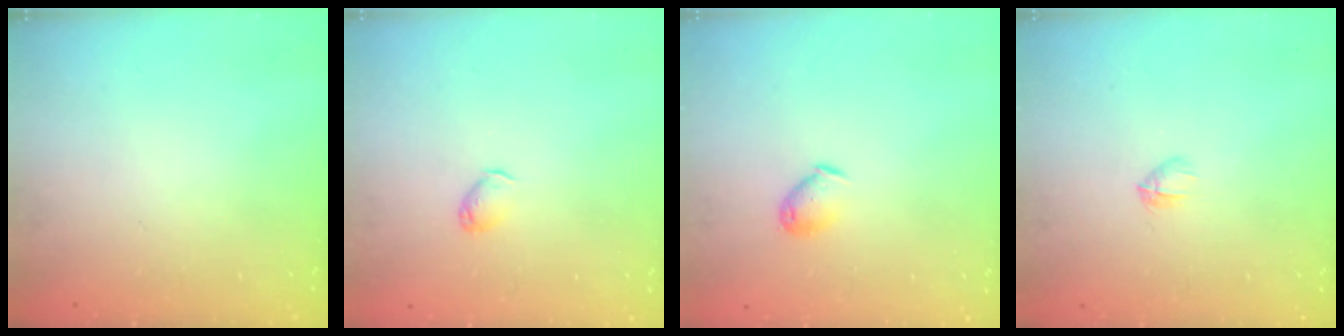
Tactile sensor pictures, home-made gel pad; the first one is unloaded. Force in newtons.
{"total": 3.0, "press": 2.9, "slide": 0.7}
{"total": 6.0, "press": 5.9, "slide": 1.1}
{"total": 2.8, "press": 2.7, "slide": 0.7}